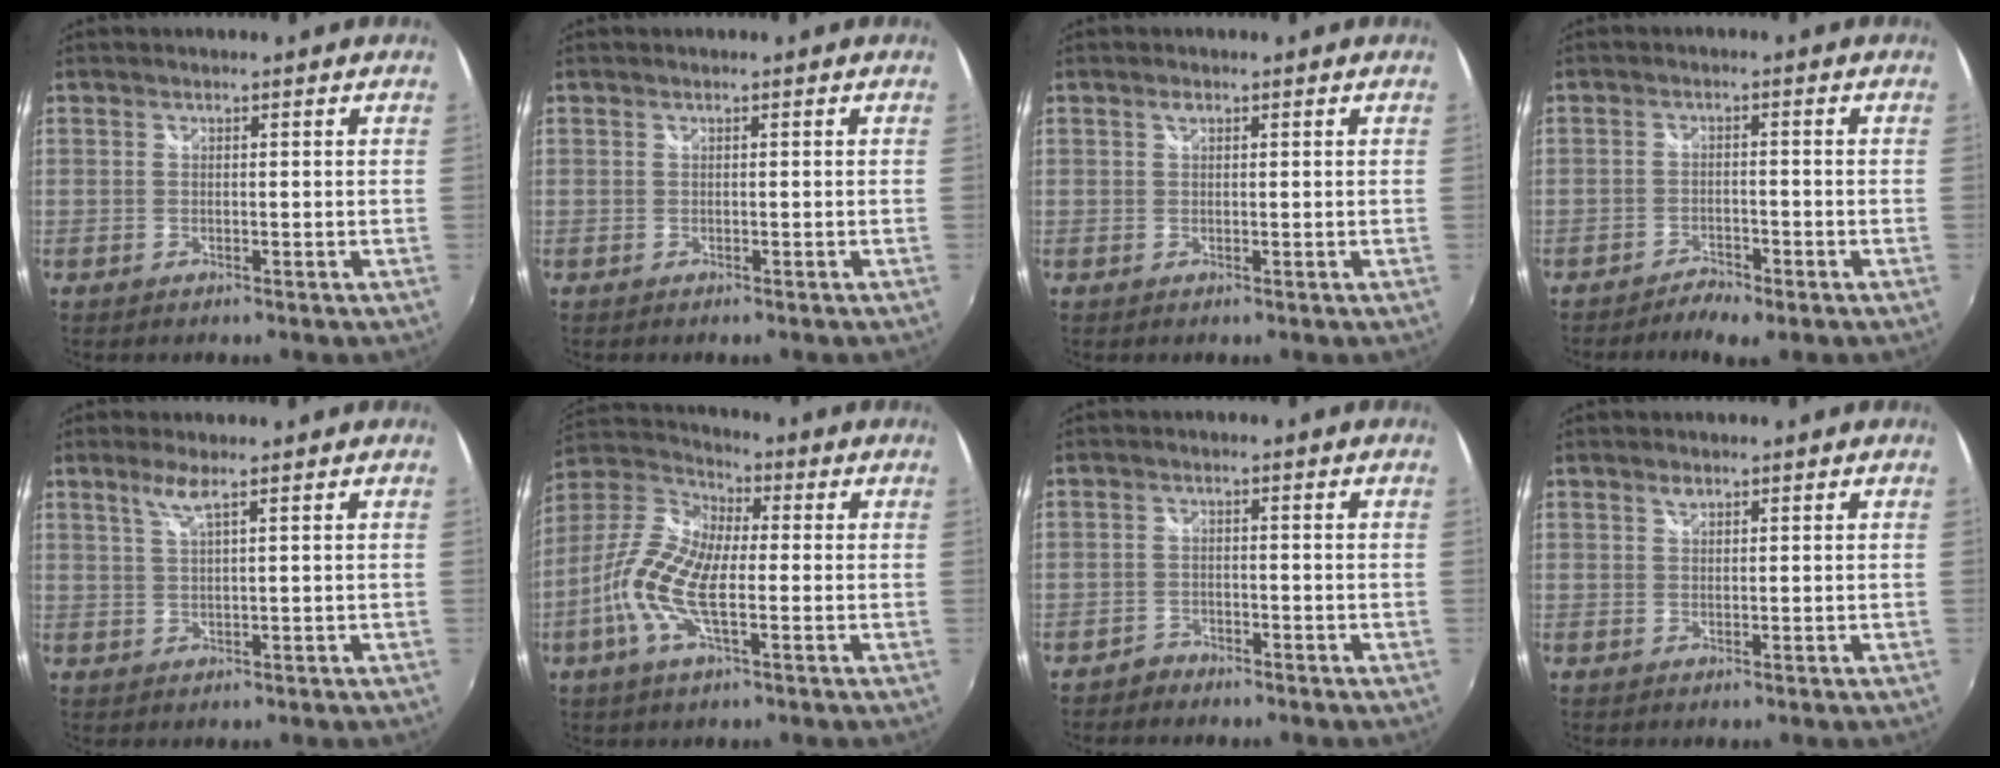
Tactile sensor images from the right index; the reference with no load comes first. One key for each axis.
{"total": 0.0}
{"total": 0.9, "fx": 0.5, "fy": 0.5, "fz": 0.6, "tx": -0.010, "ty": 0.003, "tz": 0.007}
{"total": 4.0, "fx": -3.3, "fy": 1.1, "fz": 1.9, "tx": -0.055, "ty": -0.008, "tz": -0.061}
{"total": 2.9, "fx": 1.8, "fy": -0.1, "fz": 2.2, "tx": -0.046, "ty": 0.000, "tz": 0.038}
{"total": 13.0, "fx": -2.7, "fy": 5.1, "fz": 11.7, "tx": -0.250, "ty": 0.008, "tz": -0.064}
{"total": 2.3, "fx": -2.1, "fy": 1.1, "fz": -0.2, "tx": -0.003, "ty": 0.004, "tz": -0.041}
{"total": 1.1, "fx": 0.8, "fy": 0.6, "fz": 0.5, "tx": -0.007, "ty": 0.002, "tz": 0.013}